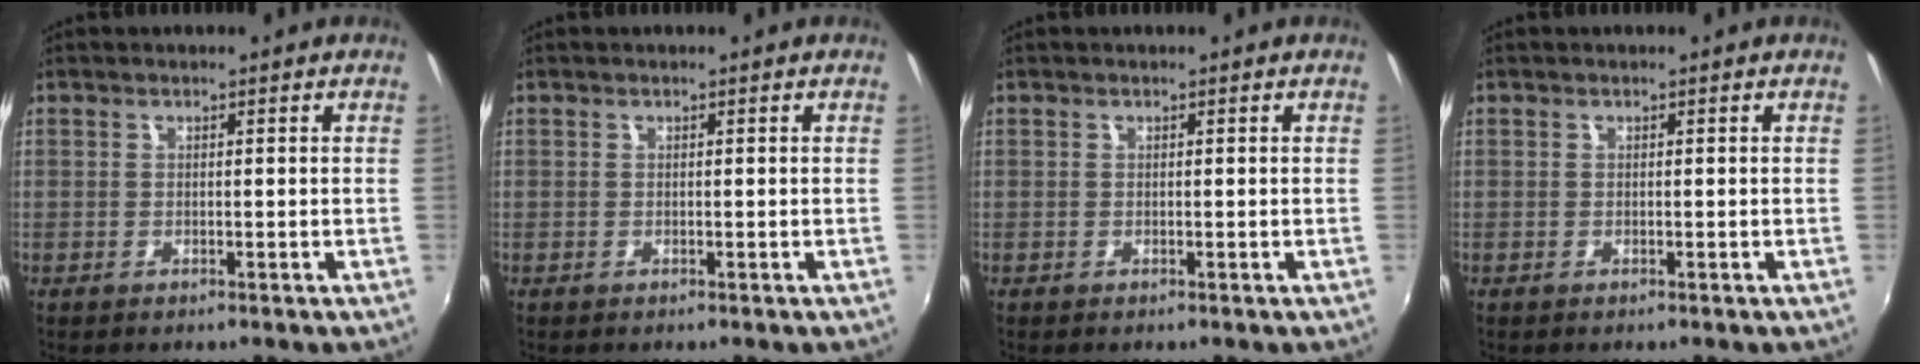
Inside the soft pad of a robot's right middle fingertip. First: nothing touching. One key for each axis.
{"total": 0.0}
{"total": 0.0}
{"total": 0.0}